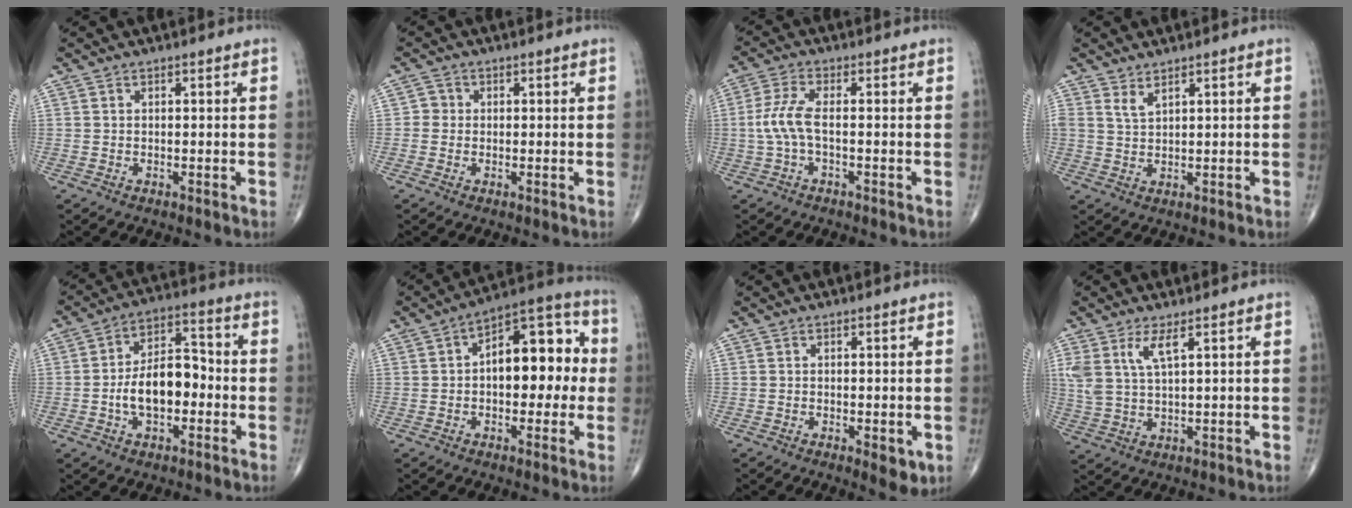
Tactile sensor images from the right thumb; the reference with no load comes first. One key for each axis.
{"total": 1.8, "fx": -0.1, "fy": 1.8, "fz": 0.5, "tx": 0.006, "ty": 0.006, "tz": -0.008}
{"total": 5.3, "fx": -0.7, "fy": 1.6, "fz": 5.0, "tx": -0.130, "ty": 0.011, "tz": -0.020}
{"total": 2.2, "fx": 1.7, "fy": 0.6, "fz": 1.2, "tx": -0.024, "ty": -0.014, "tz": 0.040}
{"total": 11.7, "fx": -2.3, "fy": 6.6, "fz": 9.3, "tx": -0.140, "ty": 0.038, "tz": -0.047}
{"total": 14.8, "fx": 0.5, "fy": 8.1, "fz": 12.4, "tx": -0.134, "ty": 0.043, "tz": -0.003}
{"total": 3.7, "fx": -1.1, "fy": 1.5, "fz": 3.2, "tx": -0.034, "ty": -0.006, "tz": -0.011}
{"total": 5.4, "fx": 2.7, "fy": 1.4, "fz": 4.4, "tx": -0.106, "ty": -0.013, "tz": 0.062}